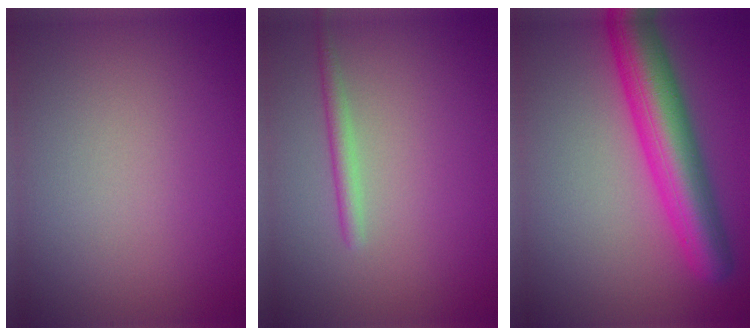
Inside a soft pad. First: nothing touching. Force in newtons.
{"total": 1.4, "press": 1.4, "slide": 0.2}
{"total": 7.6, "press": 7.6, "slide": 0.2}